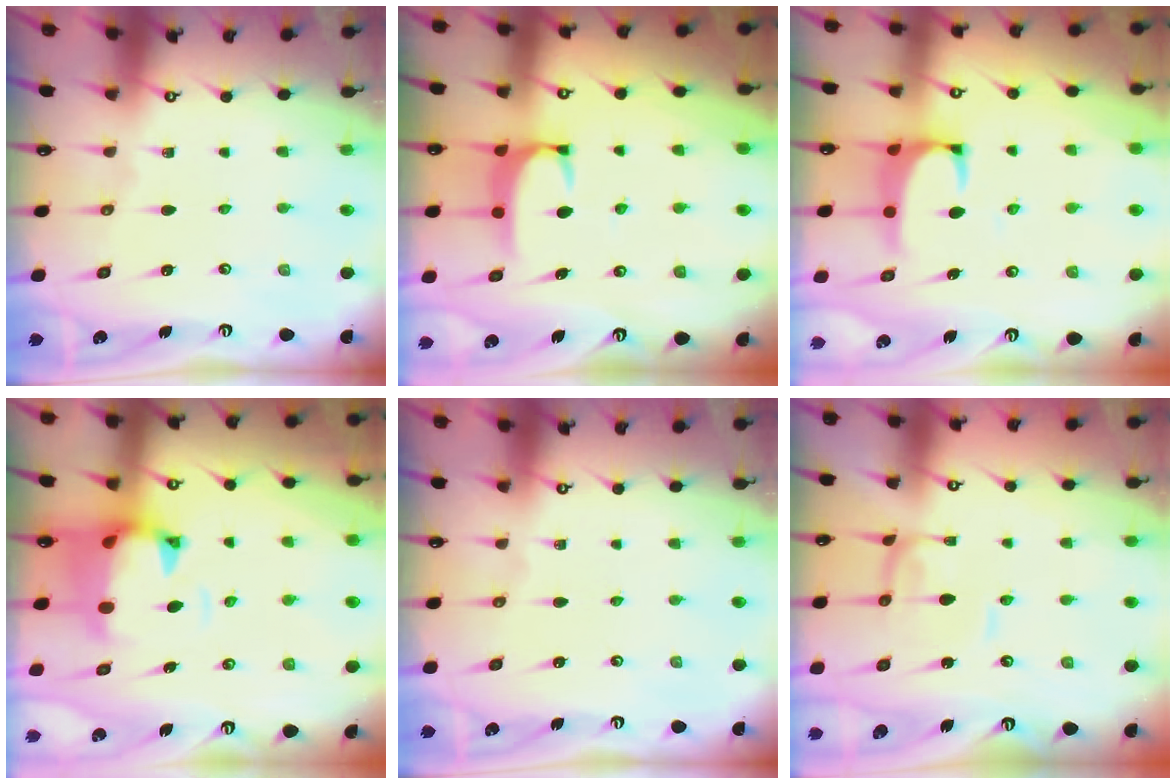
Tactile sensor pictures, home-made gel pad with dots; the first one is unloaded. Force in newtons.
{"total": 2.0, "press": 2.0, "slide": 0.5}
{"total": 1.4, "press": 1.3, "slide": 0.6}
{"total": 1.6, "press": 1.2, "slide": 1.1}
{"total": 0.0}
{"total": 2.1, "press": 2.1, "slide": 0.1}